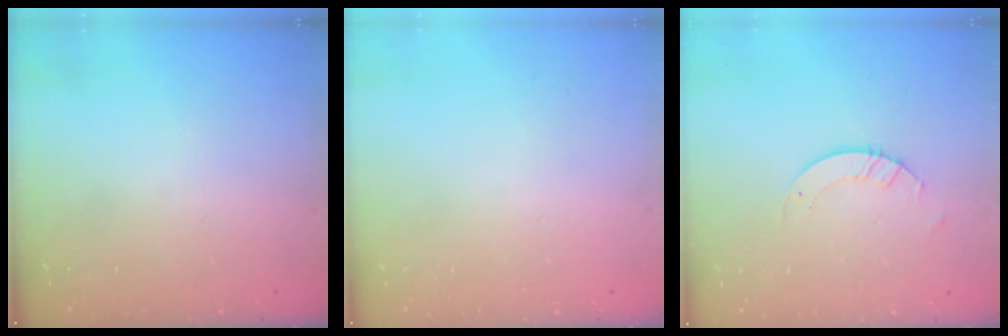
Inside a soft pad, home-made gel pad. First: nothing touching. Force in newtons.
{"total": 0.0}
{"total": 3.2, "press": 3.2, "slide": 0.3}